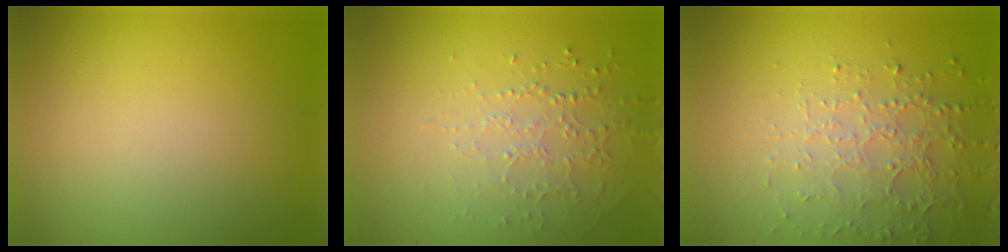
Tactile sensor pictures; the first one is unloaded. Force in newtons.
{"total": 1.5, "press": 1.2, "slide": 0.9}
{"total": 3.5, "press": 3.0, "slide": 1.7}